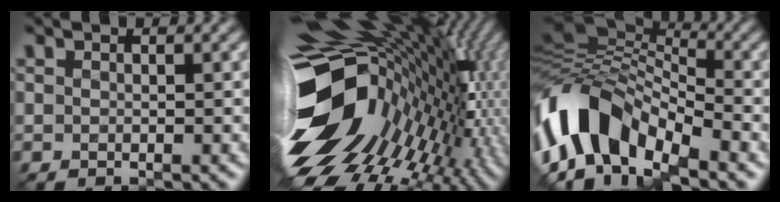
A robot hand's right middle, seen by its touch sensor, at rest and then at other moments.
{"total": 18.1, "force": [-1.2, 11.5, 14.0], "torque": [-0.245, -0.005, -0.022]}
{"total": 11.4, "force": [-5.0, 6.1, 8.3], "torque": [-0.148, 0.010, -0.108]}